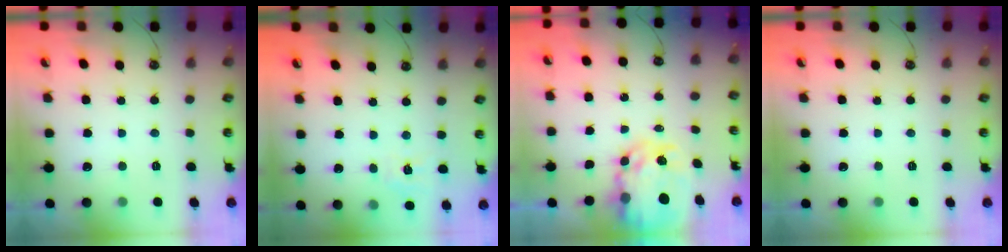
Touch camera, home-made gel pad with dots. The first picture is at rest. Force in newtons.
{"total": 6.8, "press": 6.7, "slide": 0.6}
{"total": 10.8, "press": 10.7, "slide": 1.0}
{"total": 0.0}